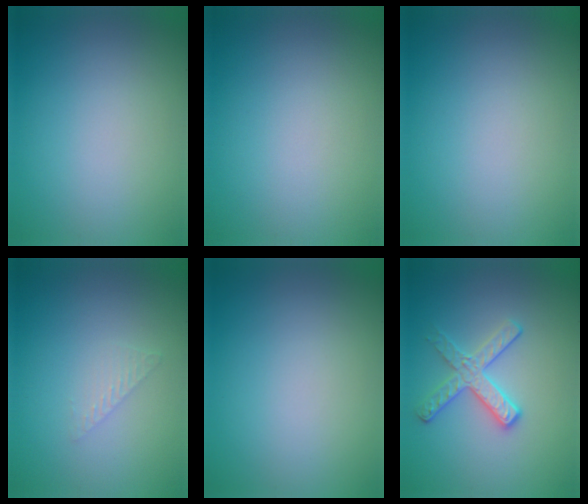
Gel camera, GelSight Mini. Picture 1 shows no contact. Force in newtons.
{"total": 0.0}
{"total": 0.0}
{"total": 1.0, "press": 1.0, "slide": 0.0}
{"total": 0.0}
{"total": 2.8, "press": 2.7, "slide": 0.7}